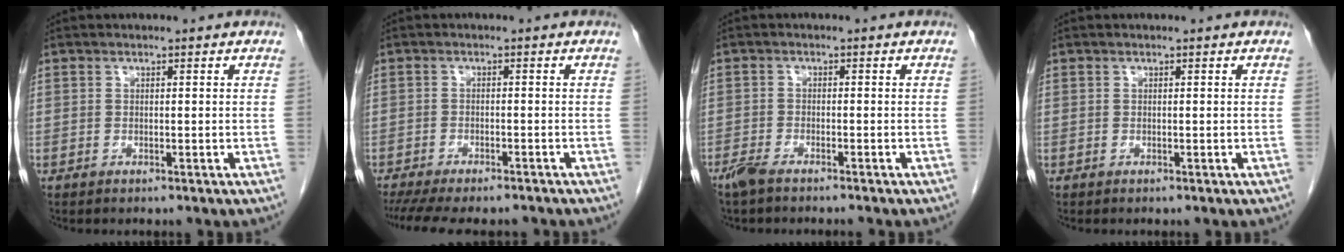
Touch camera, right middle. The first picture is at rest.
{"total": 12.3, "force": [-10.6, 2.9, 5.4], "torque": [-0.100, -0.013, -0.144]}
{"total": 3.4, "force": [-2.9, 0.3, 1.8], "torque": [-0.034, -0.007, -0.049]}
{"total": 0.0}